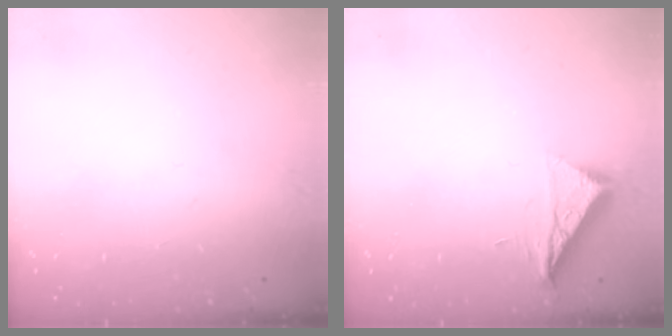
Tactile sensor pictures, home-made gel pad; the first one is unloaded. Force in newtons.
{"total": 7.7, "press": 7.7, "slide": 0.3}